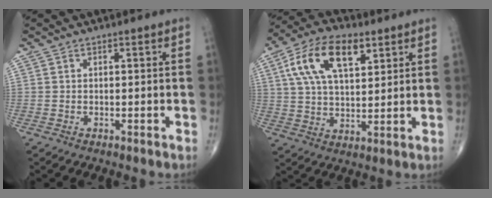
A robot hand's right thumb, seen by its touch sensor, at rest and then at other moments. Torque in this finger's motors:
{"motor_torque": [-0.15, 0.49, 0.64, 0.21, 0.21]}